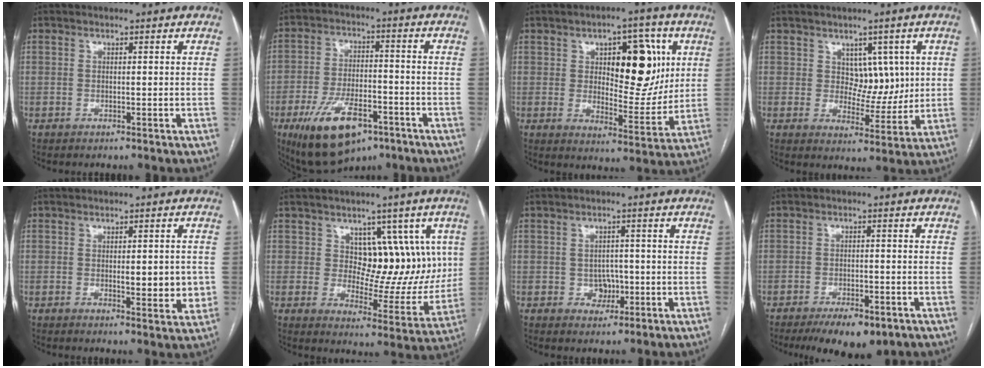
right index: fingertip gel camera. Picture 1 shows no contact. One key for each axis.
{"total": 14.2, "fx": -7.7, "fy": 6.5, "fz": 10.1, "tx": -0.189, "ty": -0.004, "tz": -0.118}
{"total": 13.3, "fx": 3.9, "fy": 5.8, "fz": 11.4, "tx": -0.148, "ty": 0.017, "tz": 0.065}
{"total": 5.8, "fx": 1.8, "fy": 4.1, "fz": 3.7, "tx": -0.039, "ty": 0.006, "tz": 0.034}
{"total": 5.6, "fx": -0.3, "fy": 1.9, "fz": 5.3, "tx": -0.063, "ty": -0.006, "tz": 0.000}
{"total": 10.6, "fx": 3.4, "fy": 6.4, "fz": 7.7, "tx": -0.074, "ty": 0.010, "tz": 0.059}
{"total": 3.3, "fx": -0.7, "fy": 2.7, "fz": 1.7, "tx": -0.018, "ty": 0.008, "tz": -0.003}
{"total": 8.6, "fx": -5.9, "fy": 3.2, "fz": 5.4, "tx": -0.078, "ty": -0.008, "tz": -0.087}